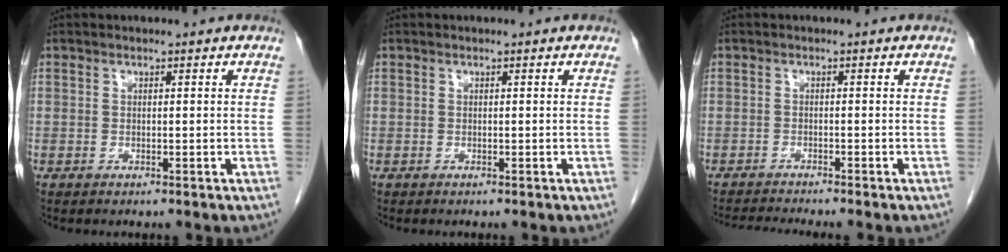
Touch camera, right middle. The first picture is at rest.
{"total": 0.0}
{"total": 4.9, "force": [-4.5, -1.1, 1.6], "torque": [-0.024, -0.018, -0.071]}